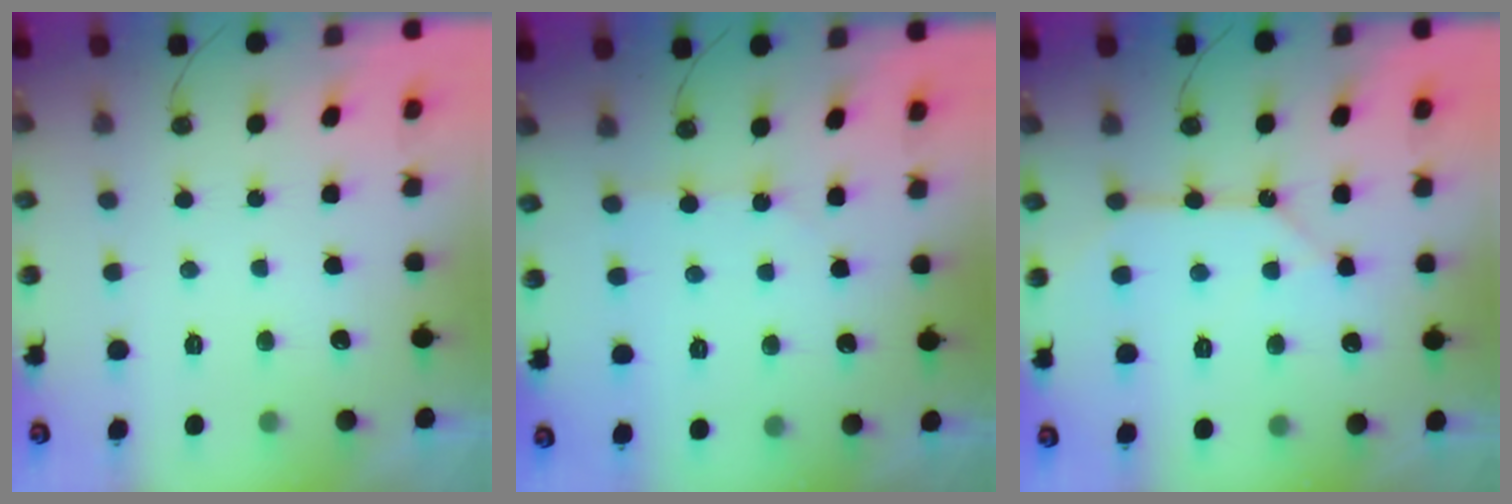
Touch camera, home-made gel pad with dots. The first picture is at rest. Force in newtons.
{"total": 2.2, "press": 2.2, "slide": 0.4}
{"total": 10.4, "press": 10.4, "slide": 0.9}